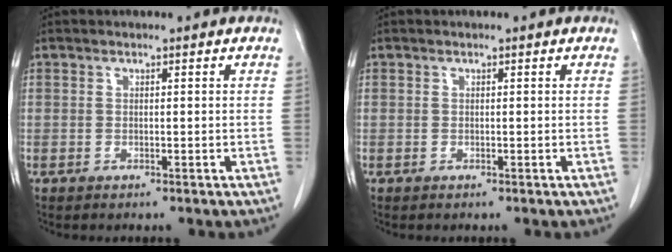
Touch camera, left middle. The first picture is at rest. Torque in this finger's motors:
{"motor_torque": [-0.13, -0.13, 0.00, -0.01]}